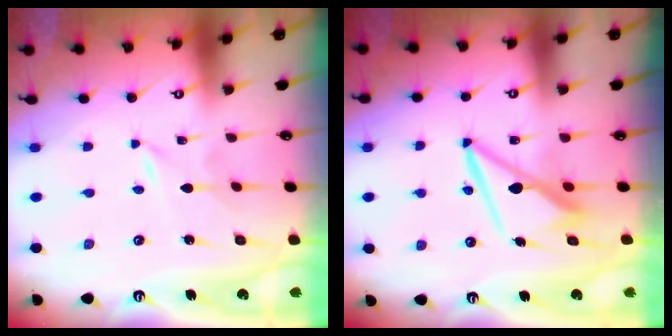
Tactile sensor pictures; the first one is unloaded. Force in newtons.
{"total": 9.4, "press": 9.3, "slide": 1.5}